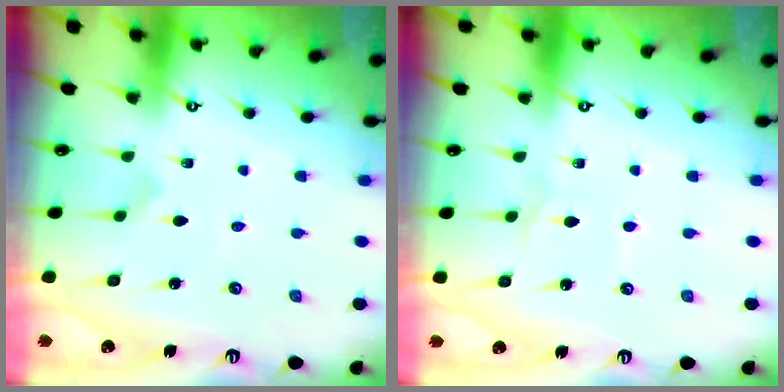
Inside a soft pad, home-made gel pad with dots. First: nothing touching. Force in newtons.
{"total": 1.1, "press": 1.1, "slide": 0.2}